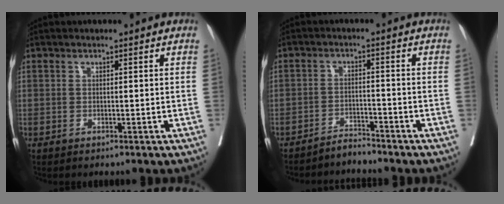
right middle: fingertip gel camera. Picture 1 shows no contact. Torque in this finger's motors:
{"motor_torque": [0.19, -0.19, -0.06, 0.01]}